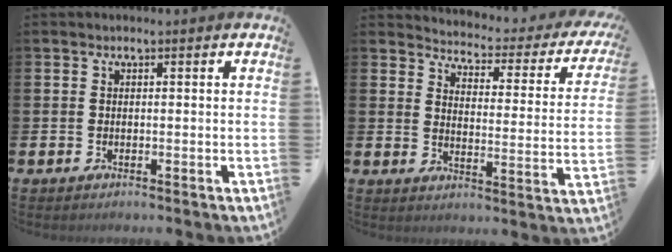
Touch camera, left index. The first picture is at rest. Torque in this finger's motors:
{"motor_torque": [0.82, -1.32, 0.01, 0.00]}